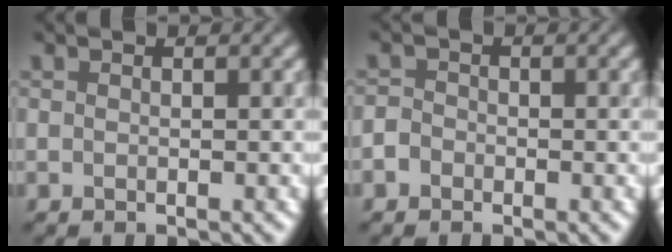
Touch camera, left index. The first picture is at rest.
{"total": 1.0, "force": [-0.6, 0.8, 0.1], "torque": [0.004, 0.006, -0.017]}